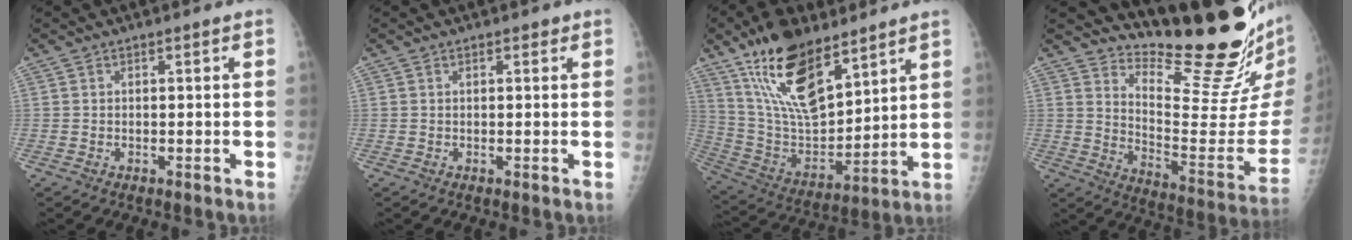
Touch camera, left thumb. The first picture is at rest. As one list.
[{"total": 1.0, "force": [0.7, 0.6, 0.4], "torque": [0.002, -0.003, 0.006]}, {"total": 19.6, "force": [12.5, 8.2, 12.7], "torque": [-0.197, -0.064, 0.242]}, {"total": 20.7, "force": [17.5, 2.2, 10.9], "torque": [-0.136, -0.167, 0.256]}]